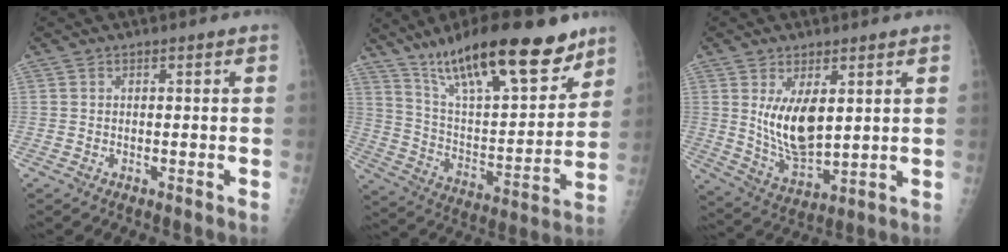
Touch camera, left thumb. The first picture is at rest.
{"total": 25.6, "force": [17.5, 7.7, 17.0], "torque": [-0.240, -0.062, 0.295]}
{"total": 10.9, "force": [2.9, 5.2, 9.1], "torque": [-0.144, -0.032, 0.070]}